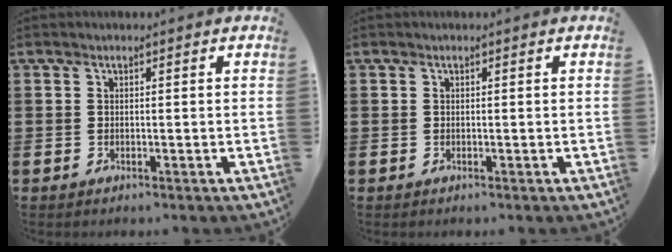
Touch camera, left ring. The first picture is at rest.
{"total": 0.0}